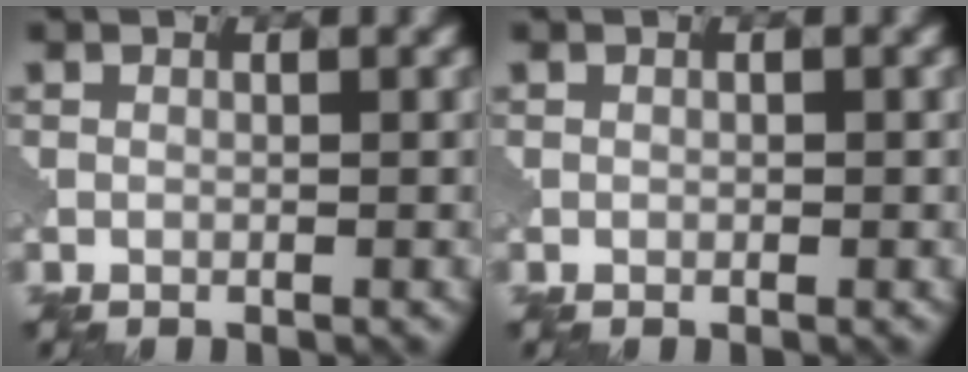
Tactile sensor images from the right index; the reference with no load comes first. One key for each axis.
{"total": 0.0}